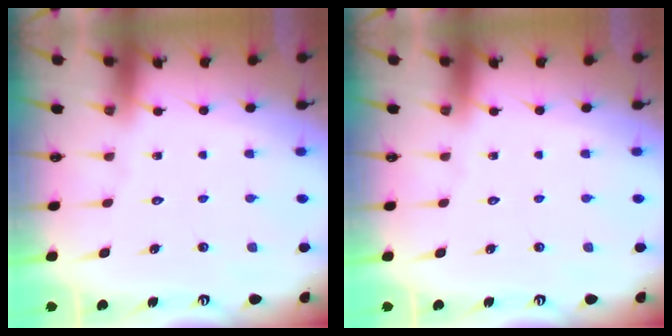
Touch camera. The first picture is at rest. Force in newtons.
{"total": 0.0}